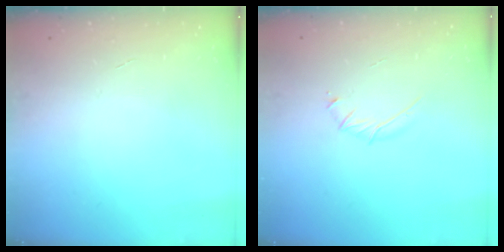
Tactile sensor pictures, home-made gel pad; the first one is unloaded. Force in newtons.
{"total": 3.4, "press": 3.2, "slide": 1.0}